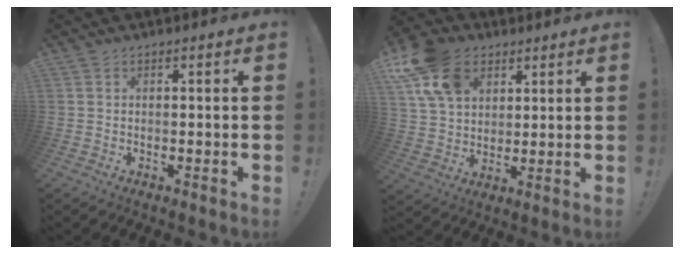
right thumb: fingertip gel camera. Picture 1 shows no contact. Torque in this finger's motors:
{"motor_torque": [1.56, 2.40, 1.23, 0.50, 0.10]}